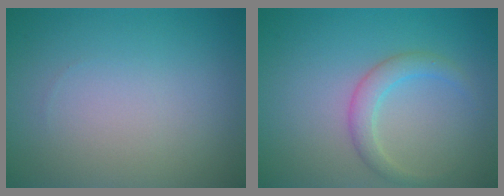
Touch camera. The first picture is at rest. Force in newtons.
{"total": 2.3, "press": 2.3, "slide": 0.0}